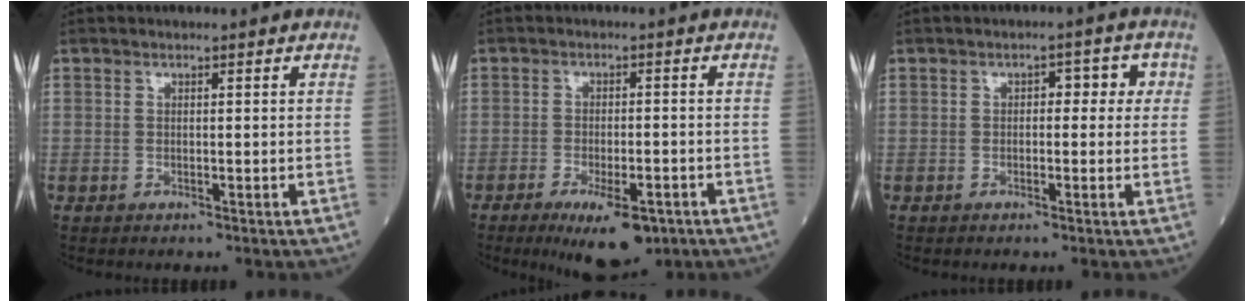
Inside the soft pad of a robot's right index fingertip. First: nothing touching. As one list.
[{"total": 8.4, "force": [-4.9, 2.8, 6.2], "torque": [-0.092, -0.010, -0.066]}, {"total": 3.7, "force": [0.6, 2.1, 3.0], "torque": [-0.030, 0.024, 0.004]}]